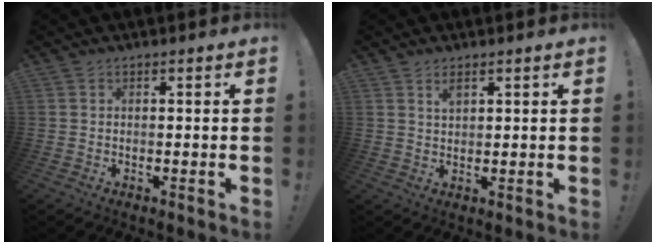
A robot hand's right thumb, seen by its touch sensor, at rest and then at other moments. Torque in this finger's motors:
{"motor_torque": [-0.01, 0.46, -0.06, -0.02, 0.01]}